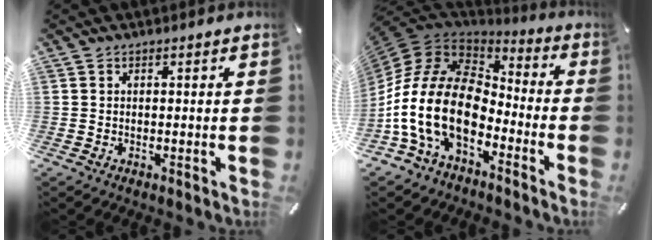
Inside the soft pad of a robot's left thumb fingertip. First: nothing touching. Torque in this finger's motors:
{"motor_torque": [0.99, 3.36, 2.77, 0.00, 1.05]}